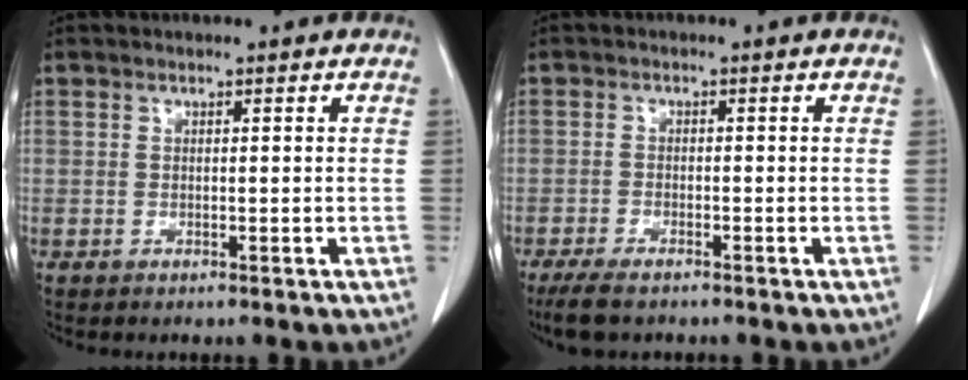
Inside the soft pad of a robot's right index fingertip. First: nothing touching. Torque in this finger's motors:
{"motor_torque": [0.25, -0.21, 0.08, 0.03]}